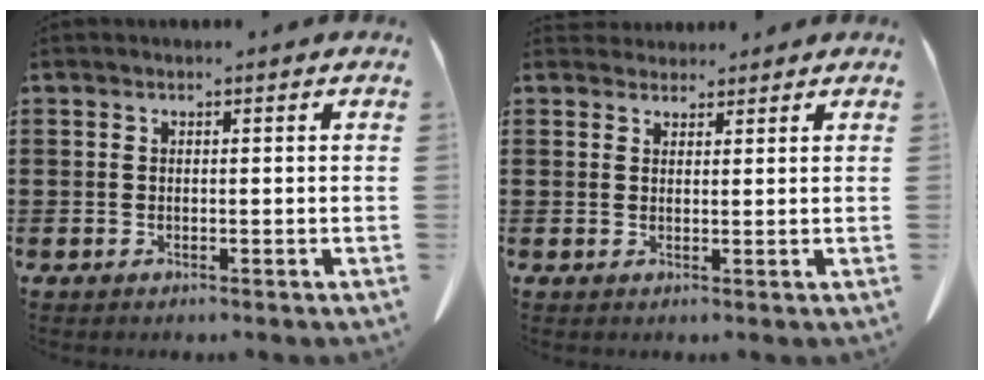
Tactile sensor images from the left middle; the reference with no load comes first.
{"total": 2.1, "force": [2.0, 0.8, 0.0], "torque": [-0.006, 0.001, 0.039]}